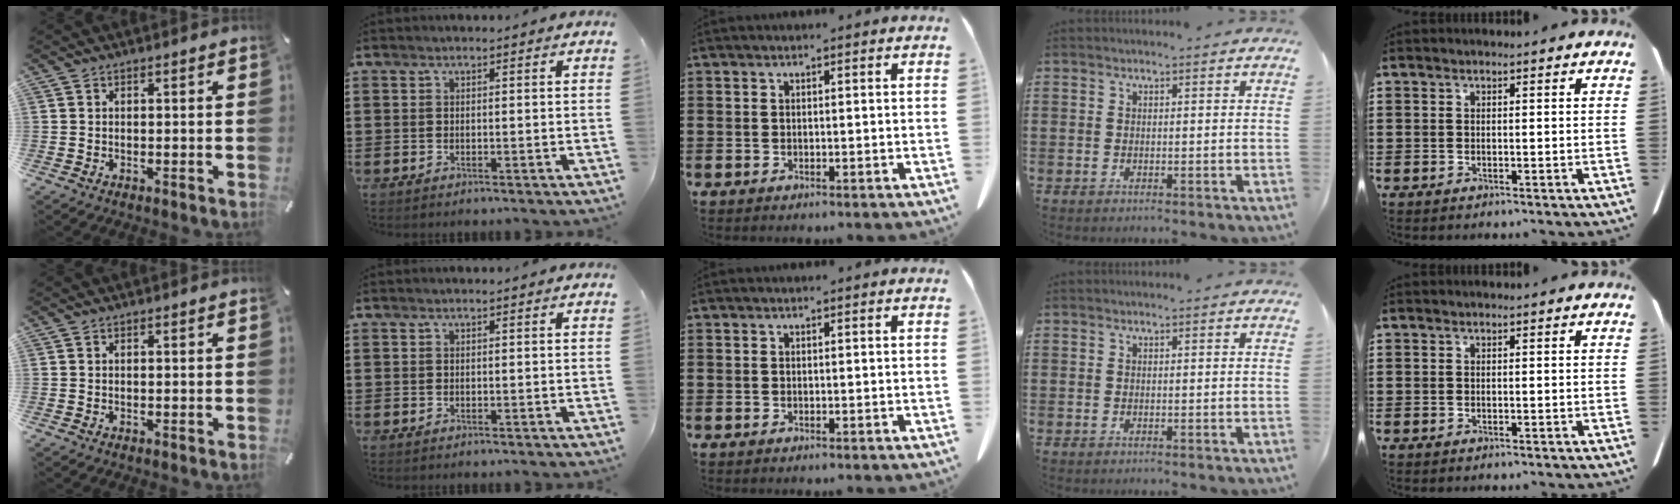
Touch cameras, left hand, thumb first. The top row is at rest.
{}